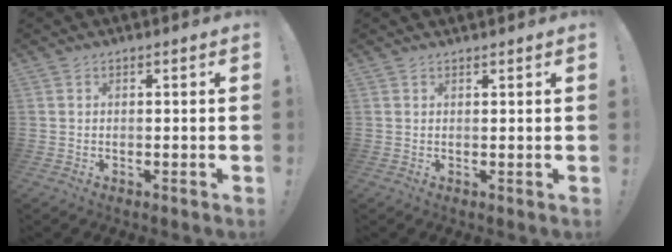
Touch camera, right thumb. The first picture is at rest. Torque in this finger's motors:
{"motor_torque": [-0.10, 0.04, -0.05, 0.14, 0.00]}